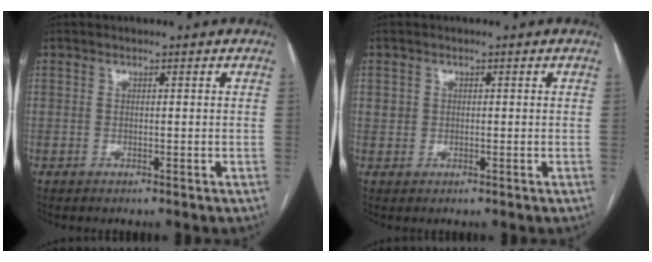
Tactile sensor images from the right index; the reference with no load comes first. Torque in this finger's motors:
{"motor_torque": [-0.01, 0.08, 0.02, 0.00]}